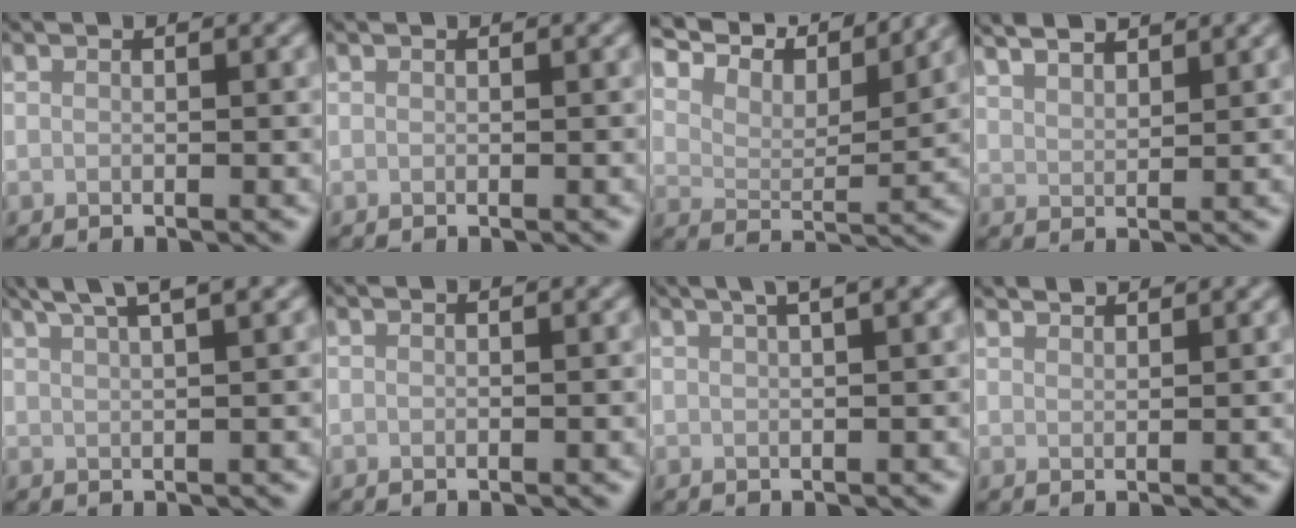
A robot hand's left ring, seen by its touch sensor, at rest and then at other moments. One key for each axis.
{"total": 0.0}
{"total": 9.1, "fx": 8.1, "fy": 1.9, "fz": 3.8, "tx": -0.089, "ty": 0.010, "tz": 0.104}
{"total": 4.2, "fx": 3.6, "fy": 1.1, "fz": 1.8, "tx": -0.020, "ty": 0.017, "tz": 0.043}
{"total": 4.8, "fx": 3.4, "fy": 1.0, "fz": 3.3, "tx": -0.040, "ty": 0.021, "tz": 0.038}
{"total": 0.0}
{"total": 5.1, "fx": 3.1, "fy": 1.8, "fz": 3.6, "tx": -0.023, "ty": 0.029, "tz": 0.015}
{"total": 1.9, "fx": 1.9, "fy": 0.1, "fz": 0.3, "tx": -0.003, "ty": 0.002, "tz": 0.028}